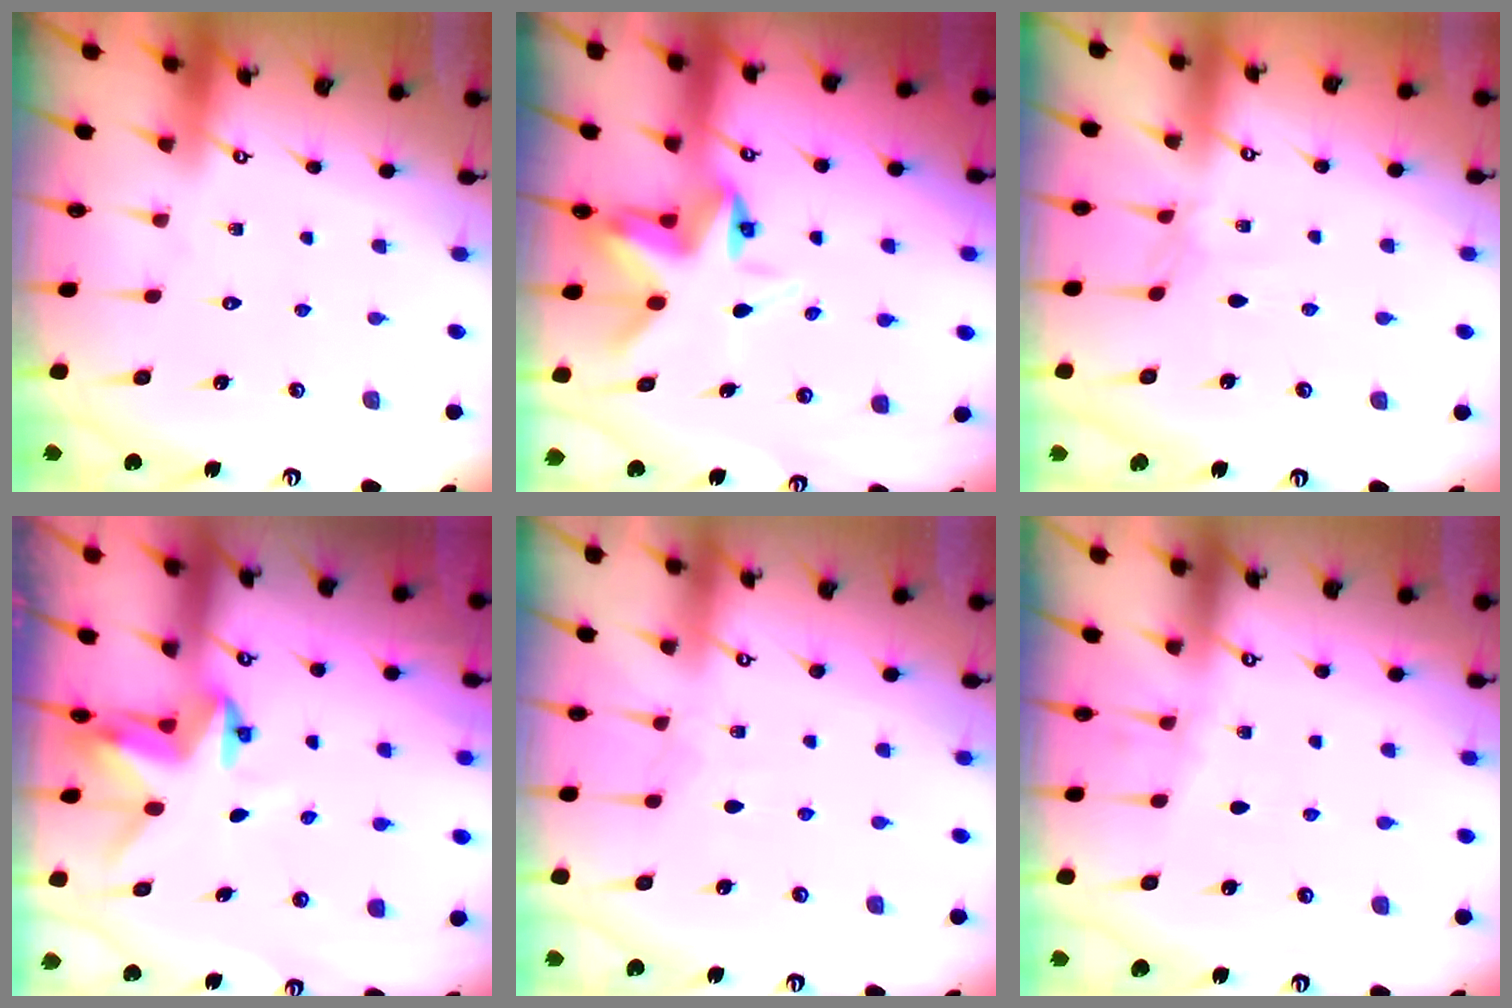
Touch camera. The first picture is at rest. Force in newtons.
{"total": 7.1, "press": 6.9, "slide": 1.8}
{"total": 2.3, "press": 2.2, "slide": 0.4}
{"total": 3.2, "press": 3.2, "slide": 0.1}
{"total": 2.6, "press": 2.6, "slide": 0.4}
{"total": 1.4, "press": 1.3, "slide": 0.3}